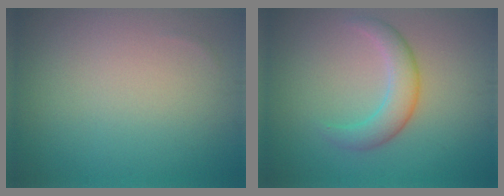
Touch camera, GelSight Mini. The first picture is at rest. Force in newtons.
{"total": 3.0, "press": 3.0, "slide": 0.2}